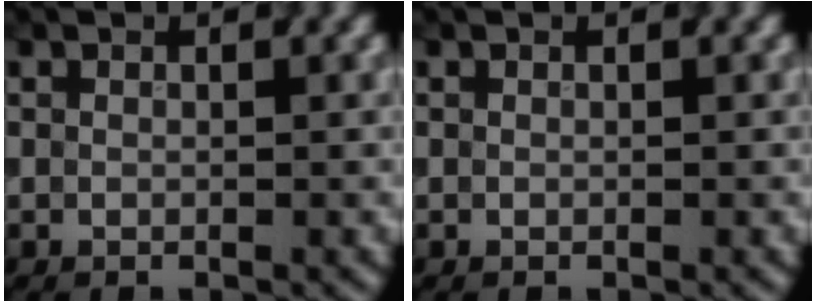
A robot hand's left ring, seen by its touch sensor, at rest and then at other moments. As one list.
[{"total": 0.0}]